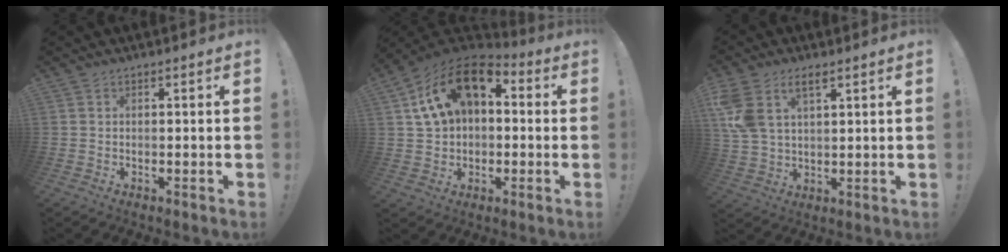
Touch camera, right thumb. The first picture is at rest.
{"total": 17.5, "force": [6.4, 11.4, 11.7], "torque": [-0.186, -0.011, 0.118]}
{"total": 9.2, "force": [4.9, 5.3, 5.8], "torque": [-0.125, -0.010, 0.094]}